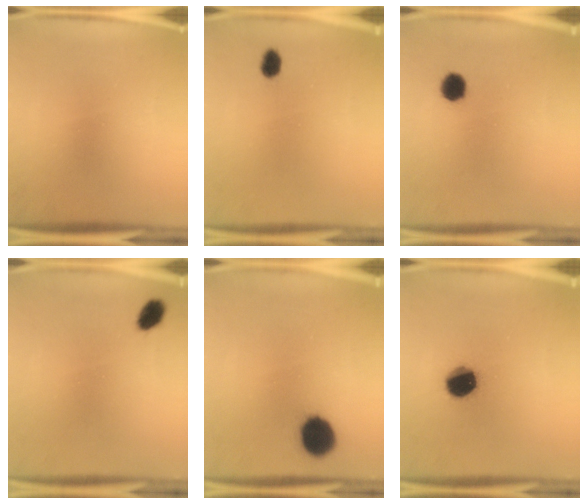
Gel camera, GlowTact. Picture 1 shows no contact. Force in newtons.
{"total": 2.3}
{"total": 3.9}
{"total": 3.6}
{"total": 8.7}
{"total": 11.6}